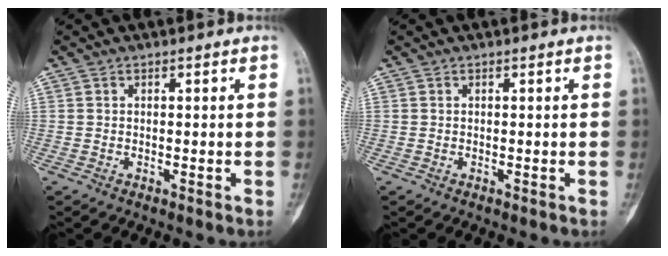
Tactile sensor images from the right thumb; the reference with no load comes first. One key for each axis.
{"total": 0.0}